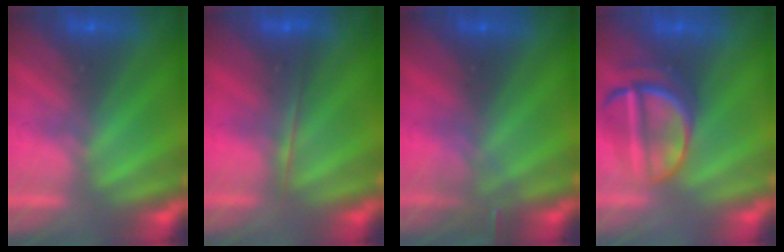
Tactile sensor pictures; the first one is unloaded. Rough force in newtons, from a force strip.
{"total": 1.8}
{"total": 3.0}
{"total": 3.7}